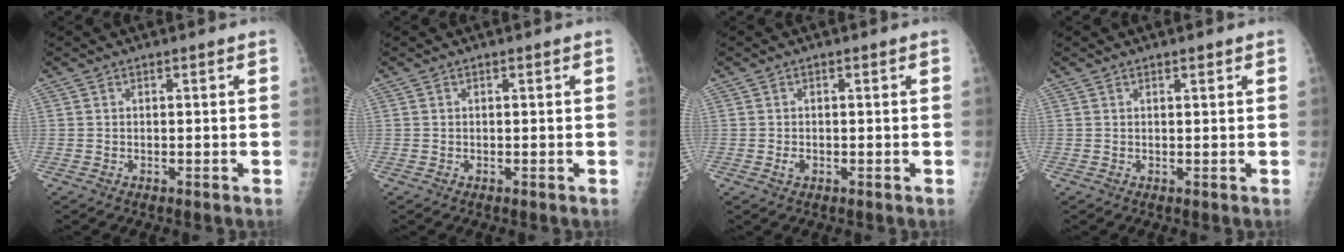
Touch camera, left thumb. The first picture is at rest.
{"total": 0.0}
{"total": 1.2, "force": [-0.3, 0.8, 0.8], "torque": [-0.014, -0.001, -0.006]}
{"total": 0.8, "force": [0.6, 0.2, 0.5], "torque": [-0.008, -0.003, 0.010]}